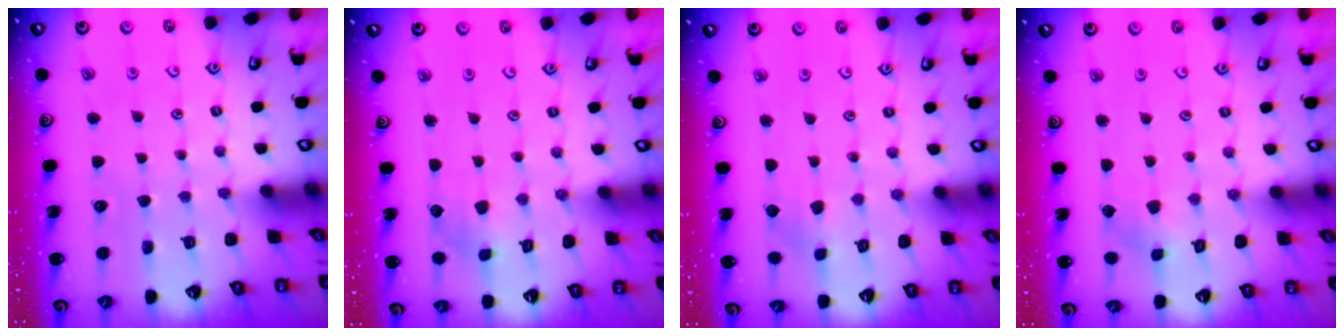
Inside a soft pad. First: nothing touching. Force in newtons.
{"total": 3.0, "press": 3.0, "slide": 0.2}
{"total": 1.4, "press": 1.4, "slide": 0.1}
{"total": 2.4, "press": 2.4, "slide": 0.3}